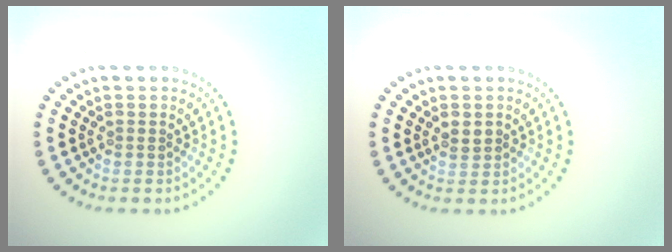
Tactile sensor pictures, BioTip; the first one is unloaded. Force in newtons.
{"total": 1.3, "press": 1.3, "slide": 0.0}